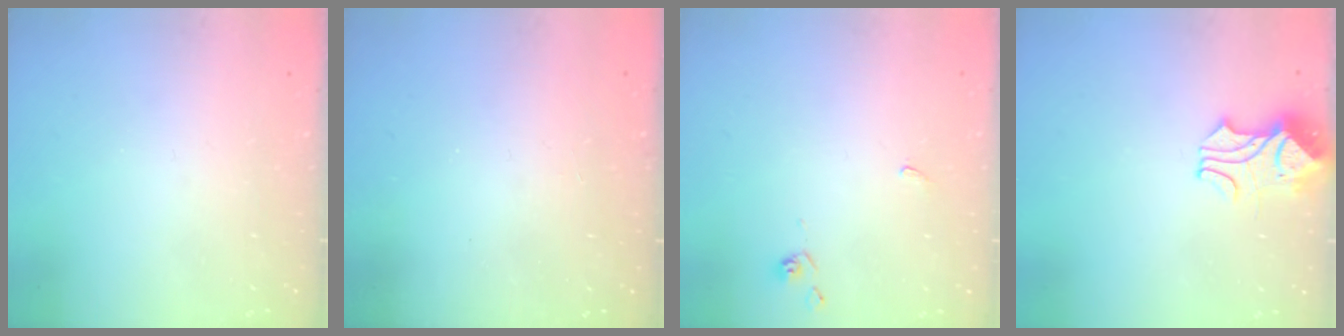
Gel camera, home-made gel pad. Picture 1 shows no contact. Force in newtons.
{"total": 5.9, "press": 5.9, "slide": 0.3}
{"total": 2.8, "press": 2.8, "slide": 0.6}
{"total": 1.7, "press": 1.3, "slide": 1.1}